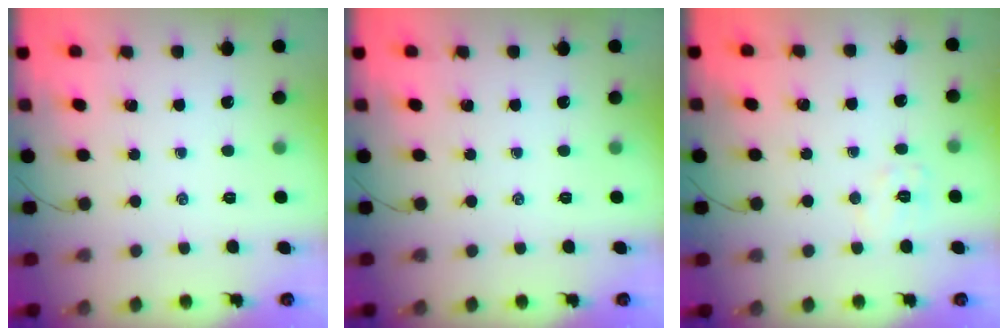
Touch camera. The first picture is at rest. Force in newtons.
{"total": 0.0}
{"total": 6.6, "press": 6.5, "slide": 1.2}